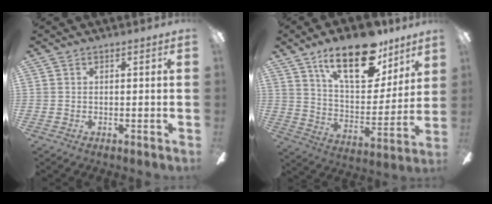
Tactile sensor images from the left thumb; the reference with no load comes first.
{"total": 22.6, "force": [14.7, 10.0, 14.0], "torque": [-0.218, -0.074, 0.252]}